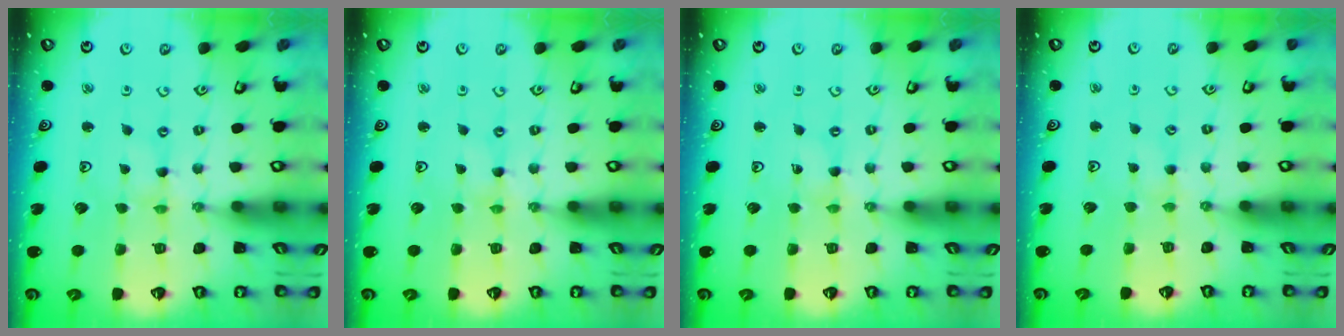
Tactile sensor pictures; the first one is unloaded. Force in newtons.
{"total": 0.0}
{"total": 0.0}
{"total": 2.8, "press": 2.7, "slide": 0.4}